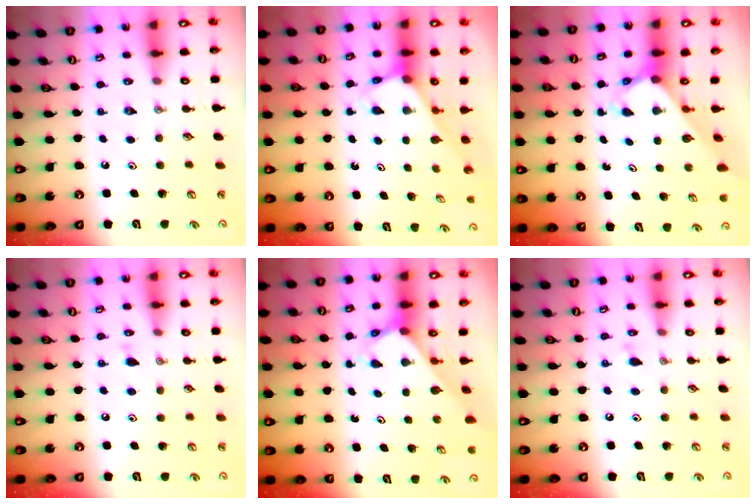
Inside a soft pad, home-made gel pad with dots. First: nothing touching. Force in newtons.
{"total": 2.7, "press": 2.7, "slide": 0.2}
{"total": 2.3, "press": 2.3, "slide": 0.2}
{"total": 5.8, "press": 5.8, "slide": 0.5}
{"total": 2.2, "press": 2.2, "slide": 0.2}
{"total": 7.7, "press": 7.6, "slide": 0.7}